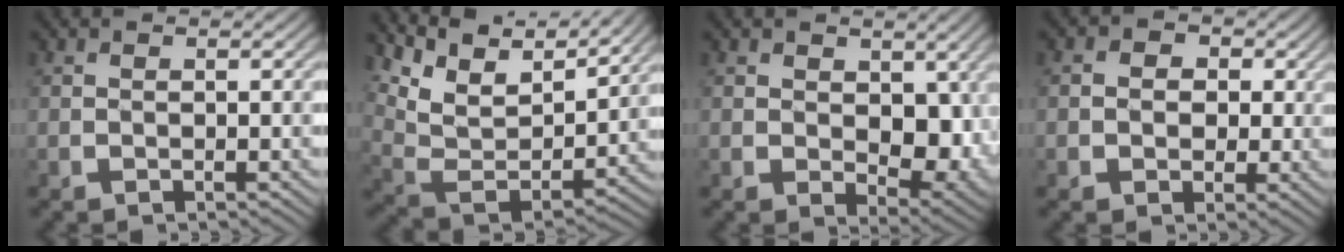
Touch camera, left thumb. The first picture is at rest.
{"total": 11.5, "force": [7.8, 5.3, 6.7], "torque": [-0.178, 0.029, 0.133]}
{"total": 8.9, "force": [0.8, 5.8, 6.7], "torque": [-0.130, -0.017, 0.020]}
{"total": 6.4, "force": [1.0, 5.4, 3.3], "torque": [-0.077, 0.009, 0.007]}